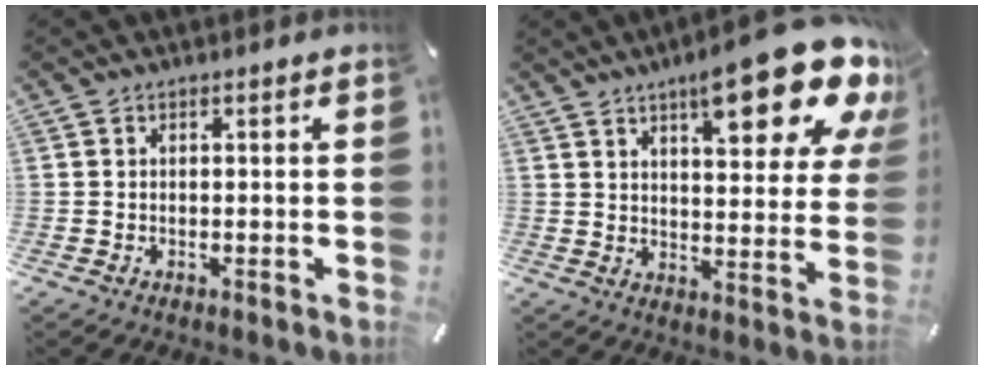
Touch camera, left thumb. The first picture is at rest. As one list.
[{"total": 21.1, "force": [13.2, 7.3, 14.7], "torque": [-0.194, -0.087, 0.210]}]